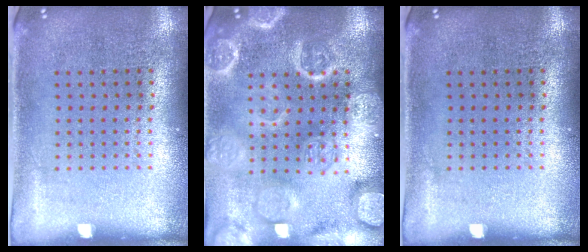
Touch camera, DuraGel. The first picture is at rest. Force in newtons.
{"total": 6.3, "press": 6.3, "slide": 0.8}
{"total": 0.0}